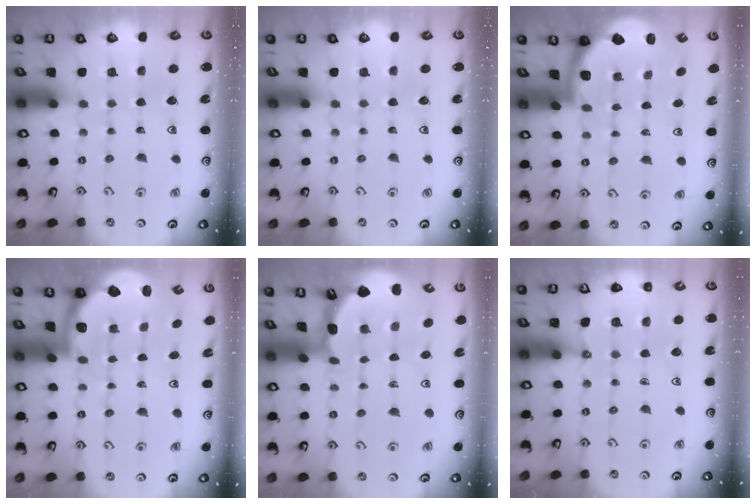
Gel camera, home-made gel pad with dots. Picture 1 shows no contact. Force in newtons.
{"total": 0.0}
{"total": 1.9, "press": 1.8, "slide": 0.5}
{"total": 2.0, "press": 2.0, "slide": 0.5}
{"total": 1.6, "press": 1.6, "slide": 0.1}
{"total": 8.2, "press": 7.9, "slide": 2.1}